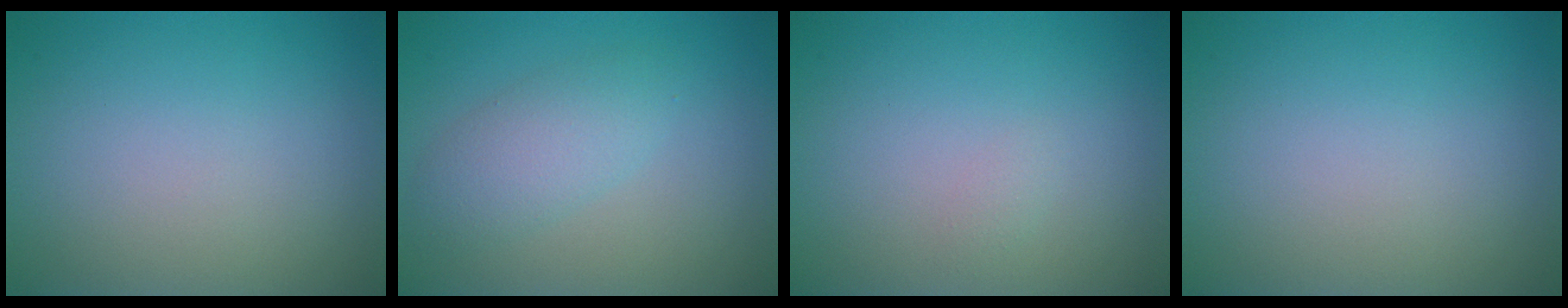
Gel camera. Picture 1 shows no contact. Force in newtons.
{"total": 3.0, "press": 3.0, "slide": 0.1}
{"total": 0.5, "press": 0.5, "slide": 0.0}
{"total": 0.0}